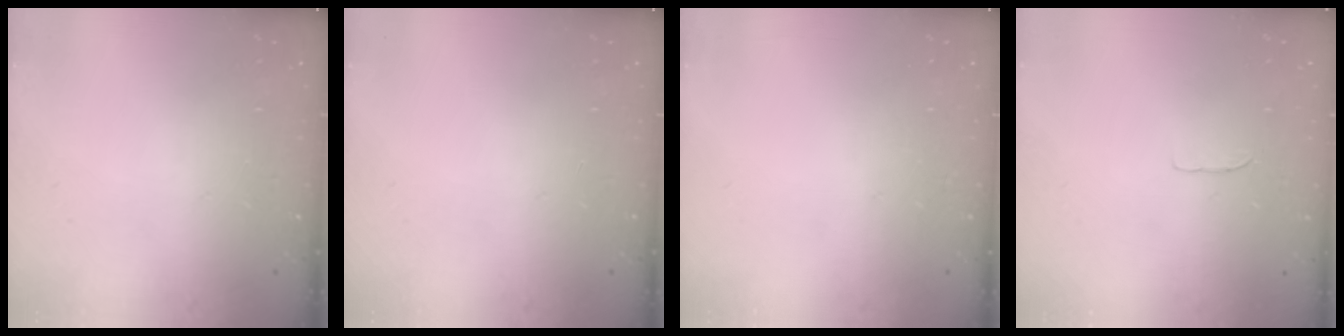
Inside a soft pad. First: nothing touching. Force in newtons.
{"total": 0.0}
{"total": 0.0}
{"total": 3.3, "press": 3.3, "slide": 0.2}